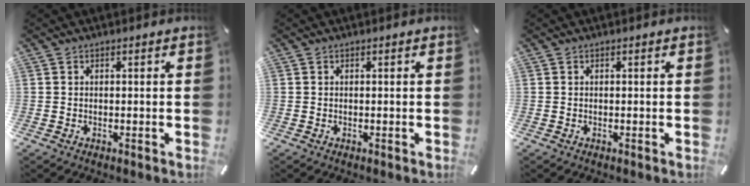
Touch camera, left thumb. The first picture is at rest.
{"total": 0.0}
{"total": 0.0}